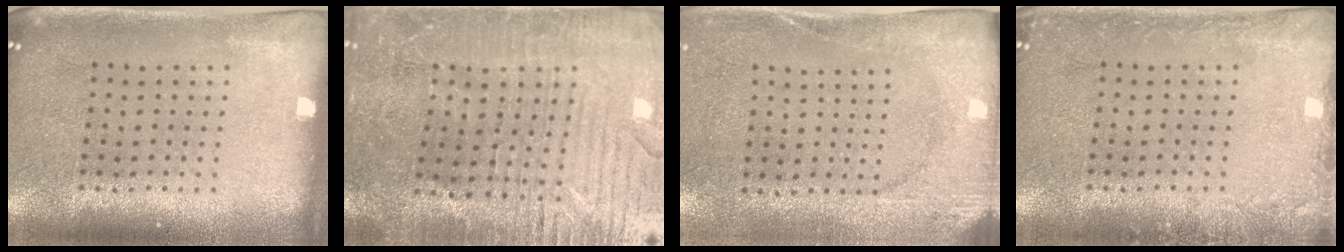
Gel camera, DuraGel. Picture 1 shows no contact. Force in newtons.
{"total": 3.1, "press": 3.1, "slide": 0.6}
{"total": 2.6, "press": 2.1, "slide": 1.6}
{"total": 1.6, "press": 1.6, "slide": 0.3}